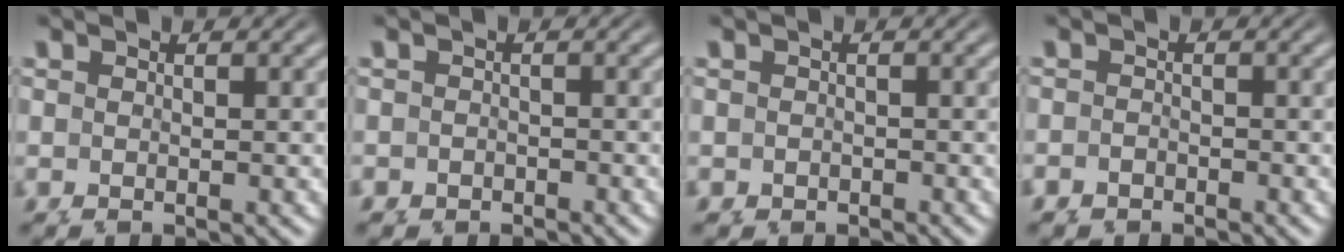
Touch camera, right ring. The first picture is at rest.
{"total": 1.1, "force": [-0.7, 0.4, -0.7], "torque": [0.016, -0.003, -0.011]}
{"total": 0.8, "force": [-0.4, 0.3, -0.6], "torque": [0.013, -0.001, -0.006]}
{"total": 1.0, "force": [-0.7, 0.0, -0.6], "torque": [0.016, 0.000, -0.015]}